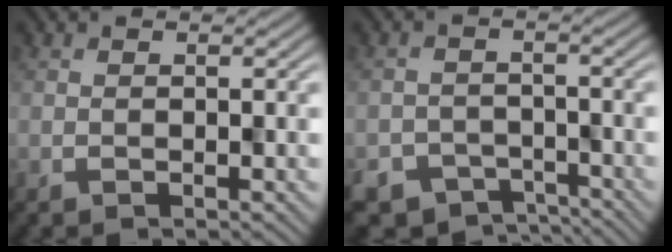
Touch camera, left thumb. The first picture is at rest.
{"total": 6.1, "force": [-4.9, 3.5, 1.2], "torque": [-0.013, -0.013, -0.065]}